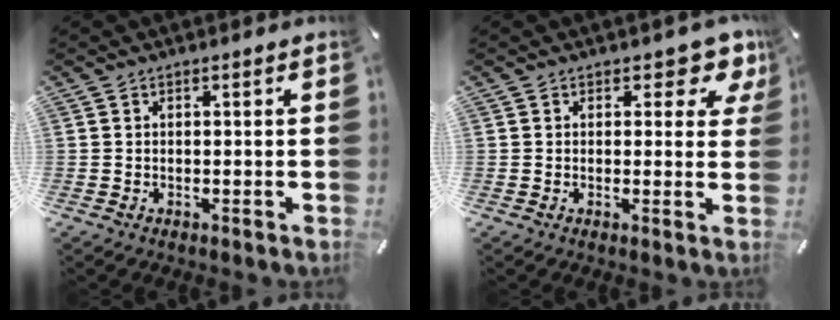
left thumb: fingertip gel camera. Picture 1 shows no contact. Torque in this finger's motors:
{"motor_torque": [0.65, 0.60, 0.08, -0.11, 0.00]}